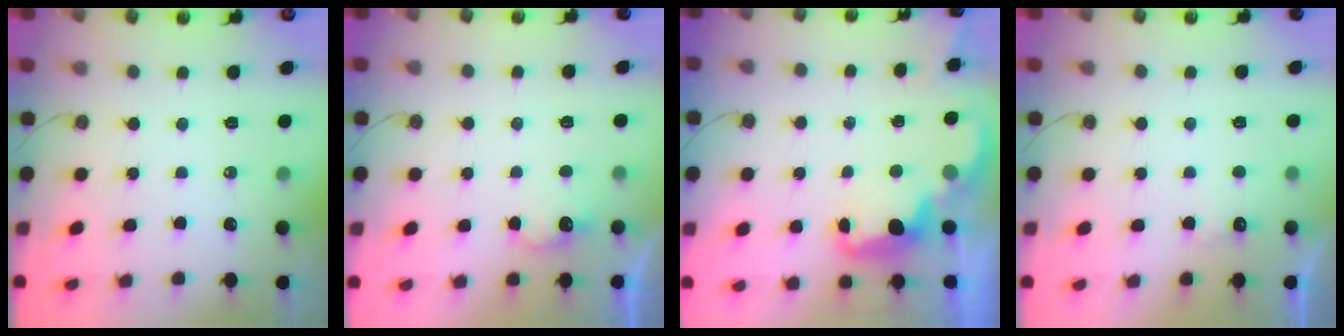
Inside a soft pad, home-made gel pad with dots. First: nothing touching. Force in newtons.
{"total": 5.9, "press": 5.8, "slide": 0.8}
{"total": 2.8, "press": 2.7, "slide": 0.7}
{"total": 3.6, "press": 3.5, "slide": 1.1}